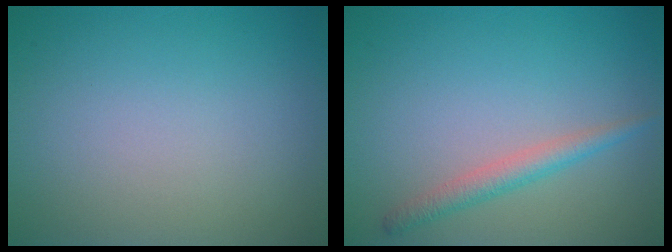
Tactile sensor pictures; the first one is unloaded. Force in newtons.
{"total": 2.0, "press": 2.0, "slide": 0.0}